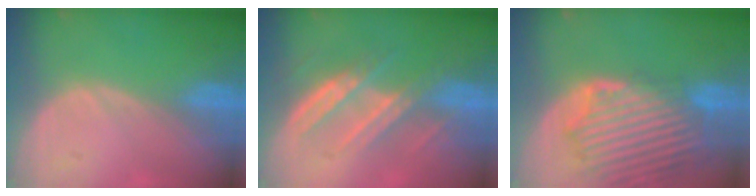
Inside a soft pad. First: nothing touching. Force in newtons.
{"total": 6.9, "press": 6.8, "slide": 1.0}
{"total": 13.5, "press": 11.7, "slide": 6.8}